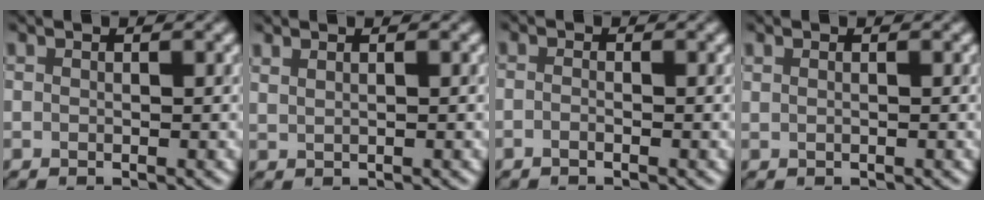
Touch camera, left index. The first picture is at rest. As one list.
[{"total": 1.5, "force": [1.0, 0.8, 0.9], "torque": [-0.007, -0.001, 0.009]}, {"total": 0.7, "force": [-0.5, 0.2, 0.4], "torque": [-0.009, 0.002, -0.009]}, {"total": 1.2, "force": [0.6, 0.7, 0.8], "torque": [0.000, 0.005, 0.000]}]